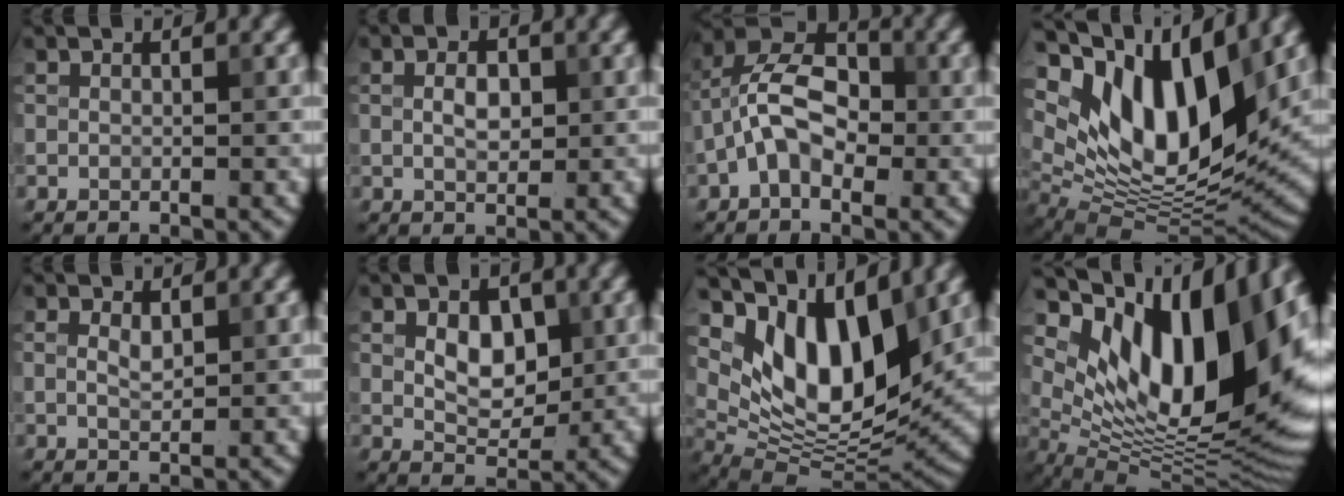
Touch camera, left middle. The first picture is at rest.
{"total": 2.2, "force": [0.2, 1.3, 1.8], "torque": [-0.036, 0.002, 0.004]}
{"total": 6.2, "force": [-1.7, 3.6, 4.7], "torque": [-0.084, 0.024, -0.040]}
{"total": 14.2, "force": [6.5, 6.7, 10.6], "torque": [-0.184, 0.001, 0.120]}
{"total": 1.3, "force": [0.5, 0.6, 1.0], "torque": [-0.024, 0.000, 0.012]}
{"total": 4.1, "force": [0.8, 2.6, 3.0], "torque": [-0.049, -0.002, 0.013]}
{"total": 11.0, "force": [5.6, 5.1, 8.0], "torque": [-0.133, -0.011, 0.102]}
{"total": 15.0, "force": [5.6, 6.7, 12.1], "torque": [-0.186, -0.003, 0.101]}